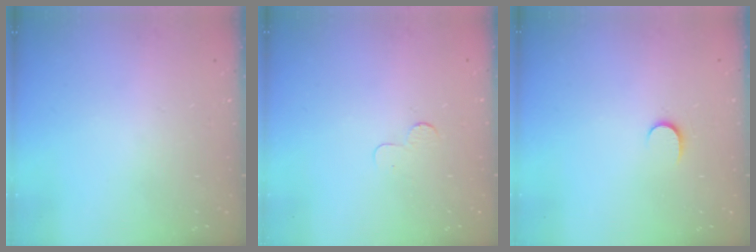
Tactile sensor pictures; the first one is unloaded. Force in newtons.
{"total": 2.3, "press": 2.3, "slide": 0.2}
{"total": 3.8, "press": 3.8, "slide": 0.4}